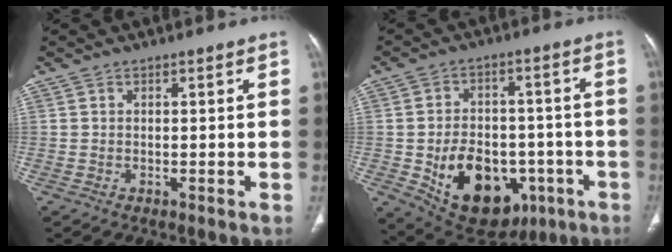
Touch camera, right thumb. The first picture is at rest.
{"total": 19.1, "force": [-6.2, 13.0, 12.5], "torque": [-0.166, 0.022, -0.068]}